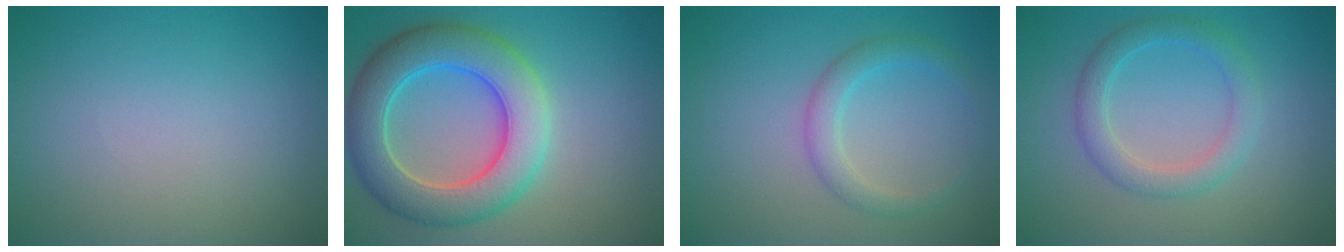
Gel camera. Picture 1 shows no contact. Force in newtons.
{"total": 8.3, "press": 8.3, "slide": 0.5}
{"total": 2.4, "press": 2.4, "slide": 0.2}
{"total": 3.0, "press": 3.0, "slide": 0.2}